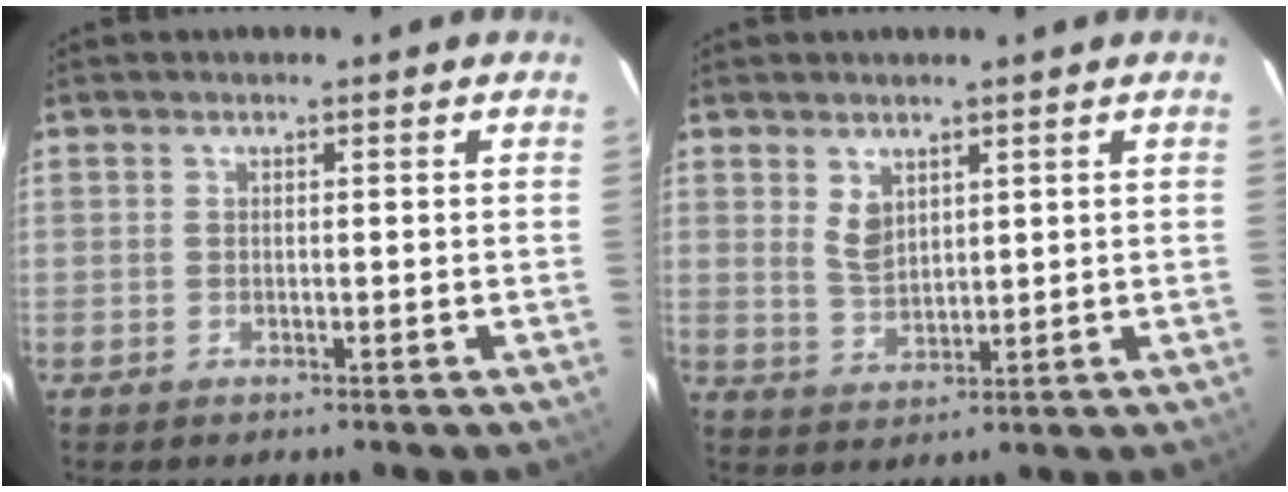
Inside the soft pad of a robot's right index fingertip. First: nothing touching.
{"total": 4.0, "force": [2.5, 2.2, 2.3], "torque": [-0.038, -0.003, 0.052]}